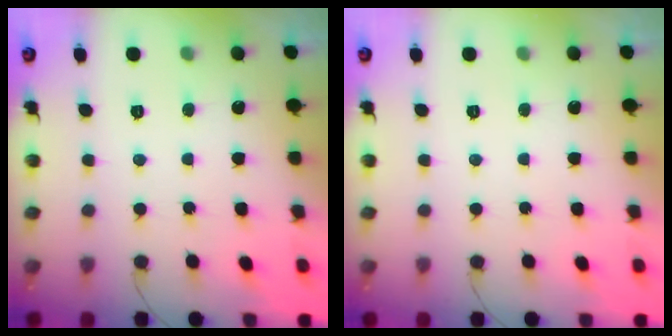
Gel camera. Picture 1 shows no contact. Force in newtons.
{"total": 0.0}